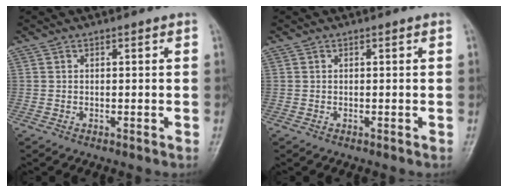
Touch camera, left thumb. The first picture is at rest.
{"total": 0.0}